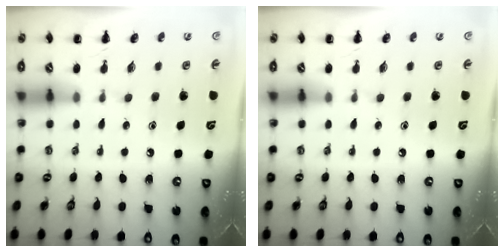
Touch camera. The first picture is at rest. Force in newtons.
{"total": 0.0}